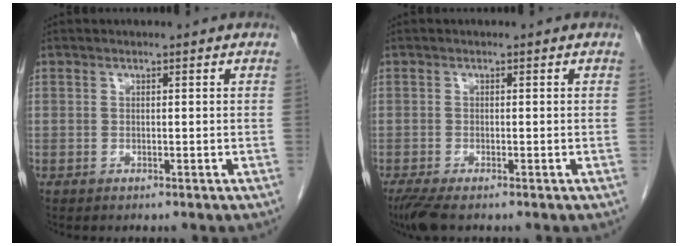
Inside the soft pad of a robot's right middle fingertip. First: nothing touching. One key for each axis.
{"total": 3.3, "fx": -2.4, "fy": 0.6, "fz": 2.2, "tx": -0.045, "ty": -0.011, "tz": -0.045}